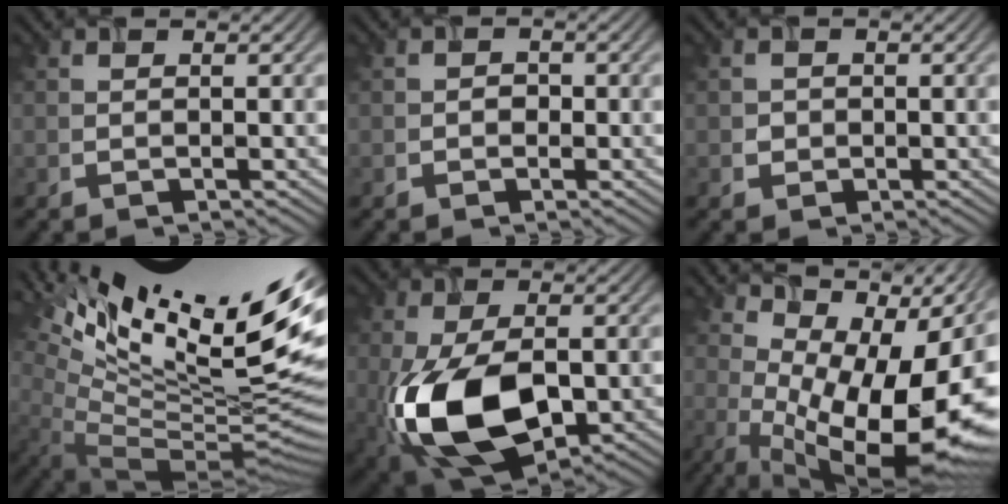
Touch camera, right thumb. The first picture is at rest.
{"total": 1.1, "force": [-0.5, 1.0, 0.1], "torque": [0.002, -0.003, -0.009]}
{"total": 1.3, "force": [-0.2, 1.3, 0.0], "torque": [-0.001, -0.003, -0.002]}
{"total": 17.7, "force": [7.3, 6.0, 15.0], "torque": [-0.229, 0.012, 0.131]}
{"total": 14.3, "force": [-4.9, 8.1, 10.7], "torque": [-0.231, -0.044, -0.078]}
{"total": 15.9, "force": [1.7, 7.9, 13.7], "torque": [-0.185, 0.004, 0.044]}